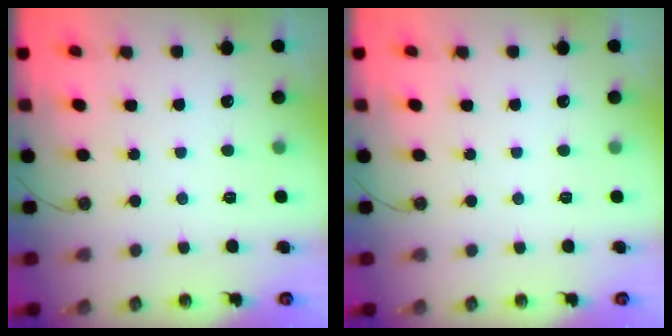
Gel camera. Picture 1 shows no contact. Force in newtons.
{"total": 0.0}